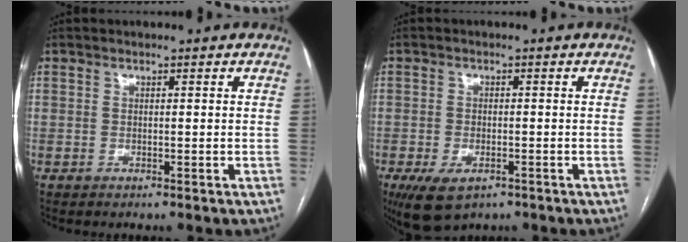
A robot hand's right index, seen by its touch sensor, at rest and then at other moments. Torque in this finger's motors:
{"motor_torque": [0.72, -0.53, 0.38, 0.09]}